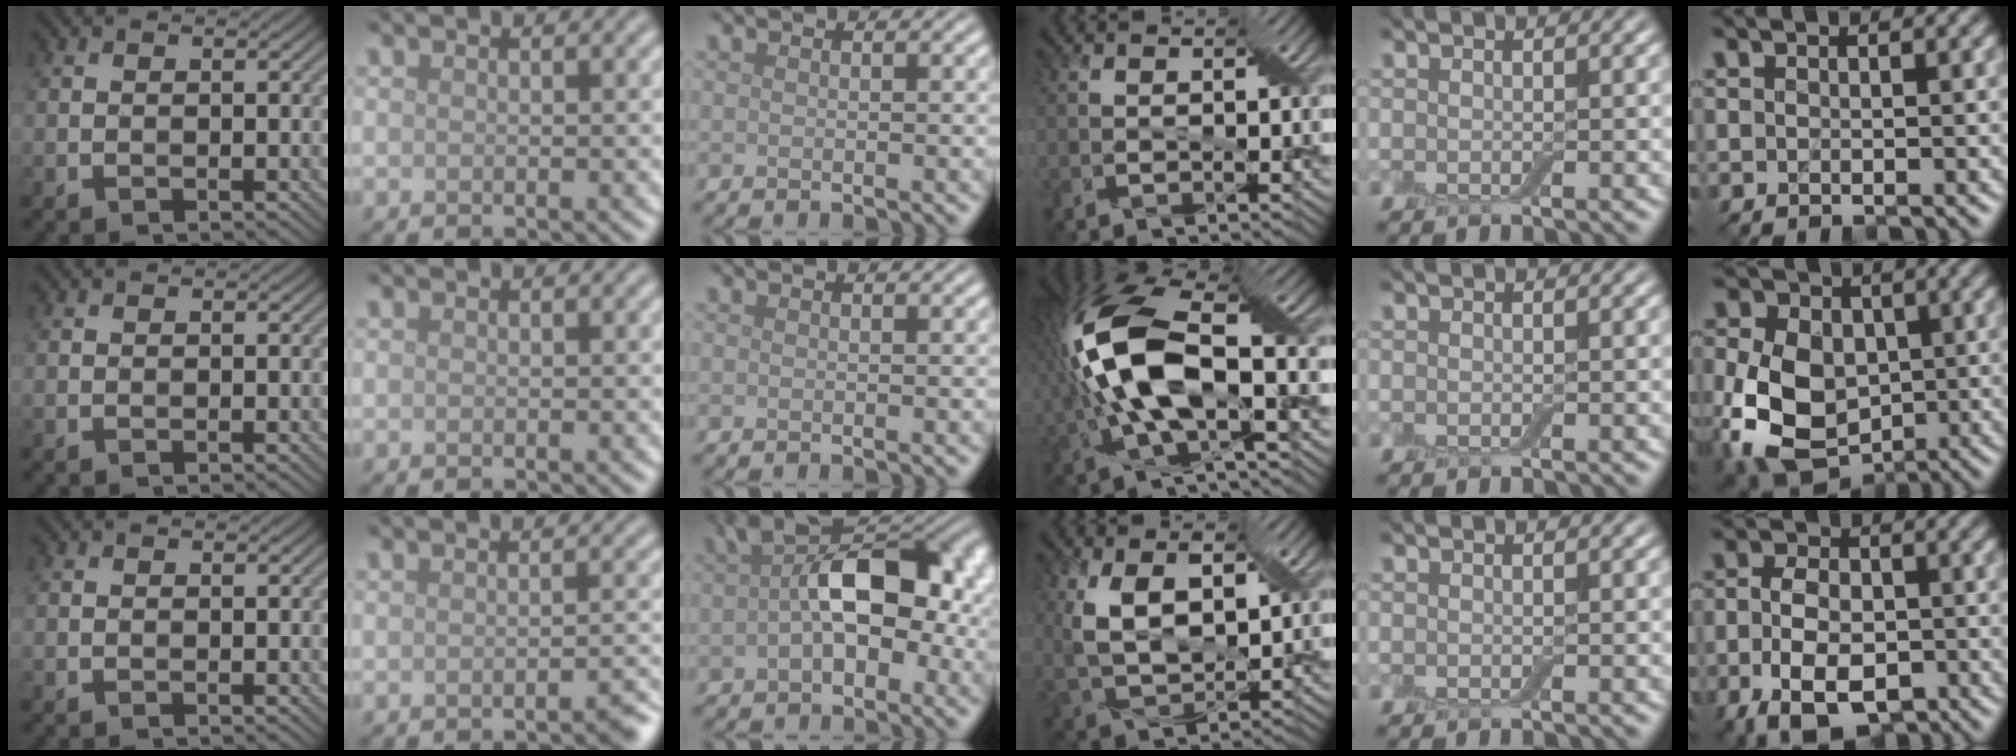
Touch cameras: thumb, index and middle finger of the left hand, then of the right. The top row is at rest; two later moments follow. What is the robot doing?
{"motion": "cut", "object": "aluminum foil"}